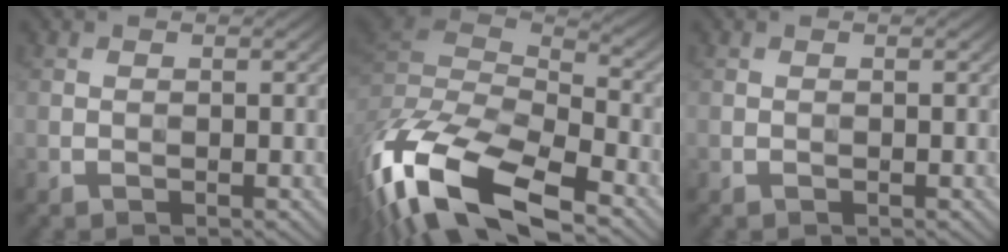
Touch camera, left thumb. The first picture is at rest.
{"total": 18.8, "force": [-10.2, 7.6, 13.8], "torque": [-0.339, -0.037, -0.156]}
{"total": 0.0}